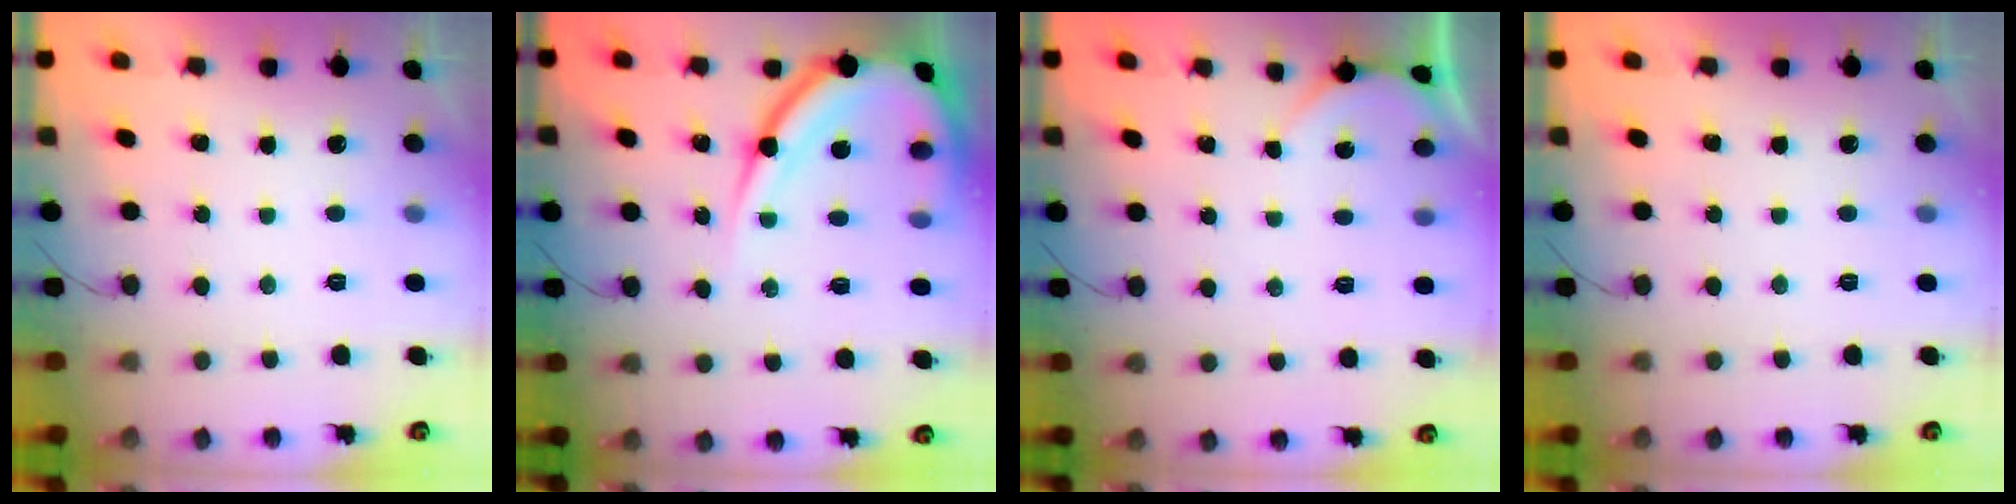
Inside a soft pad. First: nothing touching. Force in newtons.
{"total": 14.6, "press": 14.5, "slide": 1.5}
{"total": 0.8, "press": 0.8, "slide": 0.1}
{"total": 0.0}